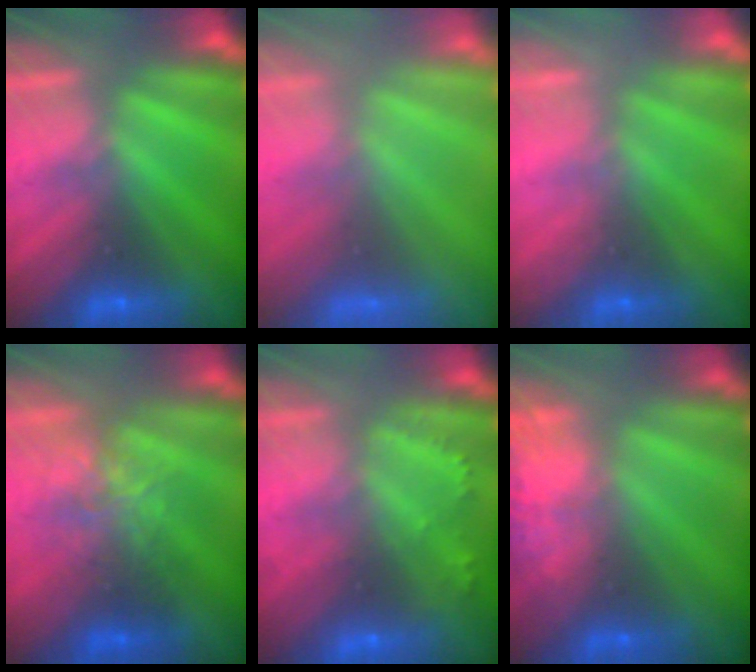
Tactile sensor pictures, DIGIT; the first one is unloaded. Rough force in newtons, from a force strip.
{"total": 7.8}
{"total": 2.3}
{"total": 2.4}
{"total": 2.2}
{"total": 7.2}